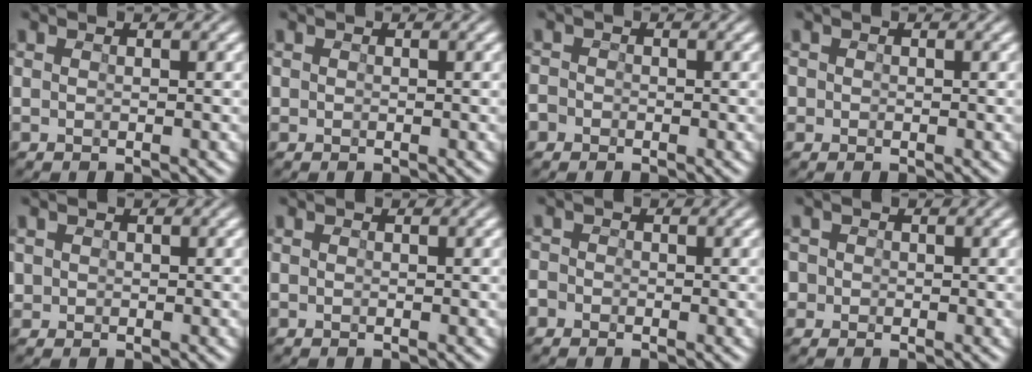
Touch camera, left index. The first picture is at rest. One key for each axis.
{"total": 0.6, "fx": 0.1, "fy": 0.6, "fz": 0.1, "tx": 0.006, "ty": 0.008, "tz": -0.009}
{"total": 3.2, "fx": -2.2, "fy": 2.3, "fz": 0.4, "tx": -0.011, "ty": 0.002, "tz": -0.050}
{"total": 1.6, "fx": -0.1, "fy": 1.6, "fz": 0.4, "tx": 0.004, "ty": 0.019, "tz": -0.019}
{"total": 1.8, "fx": 0.1, "fy": 1.8, "fz": 0.4, "tx": -0.005, "ty": 0.020, "tz": -0.001}
{"total": 0.0}
{"total": 2.8, "fx": -2.0, "fy": 2.0, "fz": 0.4, "tx": -0.009, "ty": 0.004, "tz": -0.044}
{"total": 3.3, "fx": -0.5, "fy": 3.1, "fz": 0.8, "tx": -0.022, "ty": 0.025, "tz": -0.026}